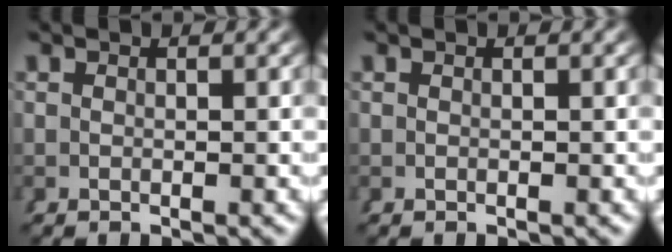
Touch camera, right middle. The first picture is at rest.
{"total": 0.0}